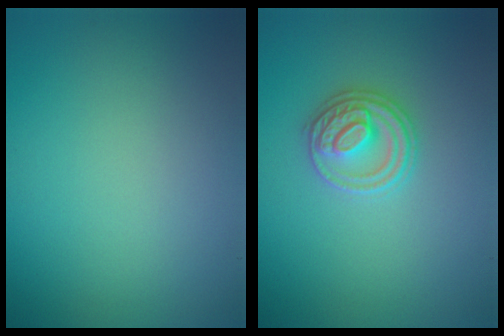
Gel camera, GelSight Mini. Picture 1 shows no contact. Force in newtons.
{"total": 2.9, "press": 2.9, "slide": 0.1}